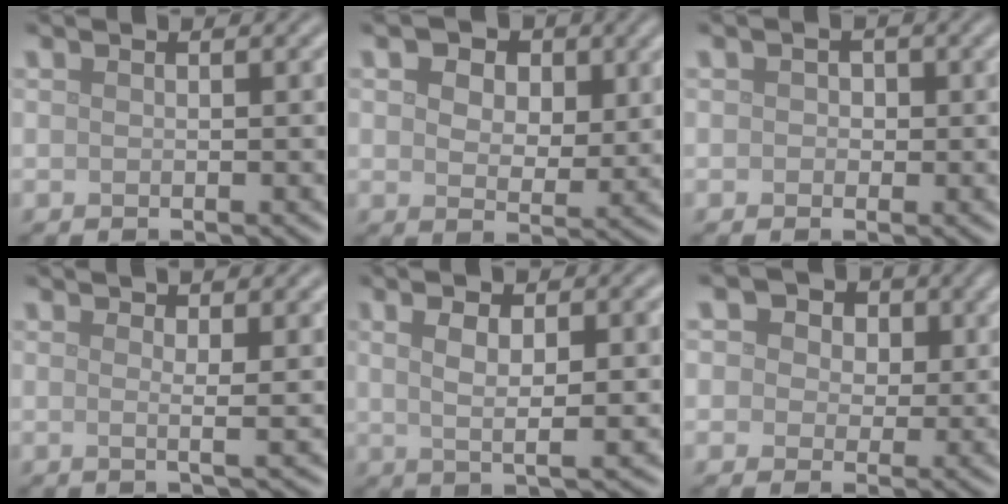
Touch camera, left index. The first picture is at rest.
{"total": 6.5, "force": [2.9, 4.1, 4.2], "torque": [-0.066, 0.011, 0.022]}
{"total": 1.1, "force": [0.2, 1.0, 0.5], "torque": [-0.002, 0.000, -0.003]}
{"total": 3.4, "force": [1.2, 0.7, 3.1], "torque": [-0.038, -0.002, 0.008]}
{"total": 5.2, "force": [0.9, 1.4, 4.9], "torque": [-0.078, 0.000, 0.017]}
{"total": 7.3, "force": [3.6, 5.3, 3.6], "torque": [-0.052, 0.018, 0.021]}